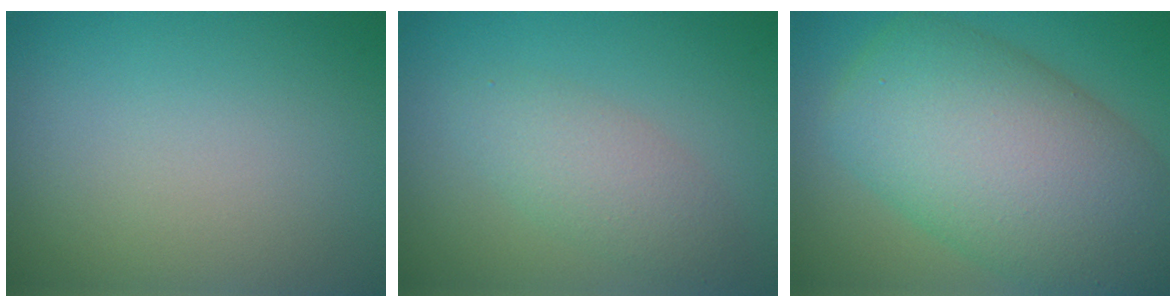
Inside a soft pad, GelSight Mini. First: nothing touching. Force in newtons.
{"total": 2.9, "press": 2.9, "slide": 0.1}
{"total": 12.3, "press": 12.3, "slide": 0.5}